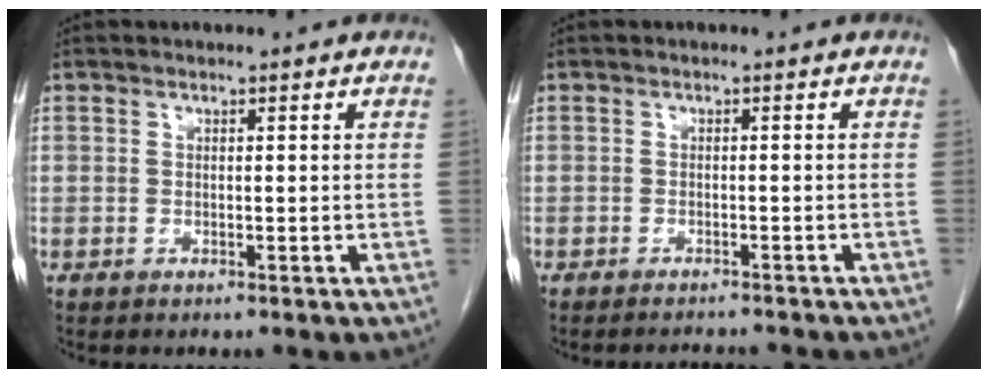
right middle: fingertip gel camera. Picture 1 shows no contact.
{"total": 4.6, "force": [-4.4, 0.7, 1.2], "torque": [-0.013, -0.009, -0.054]}